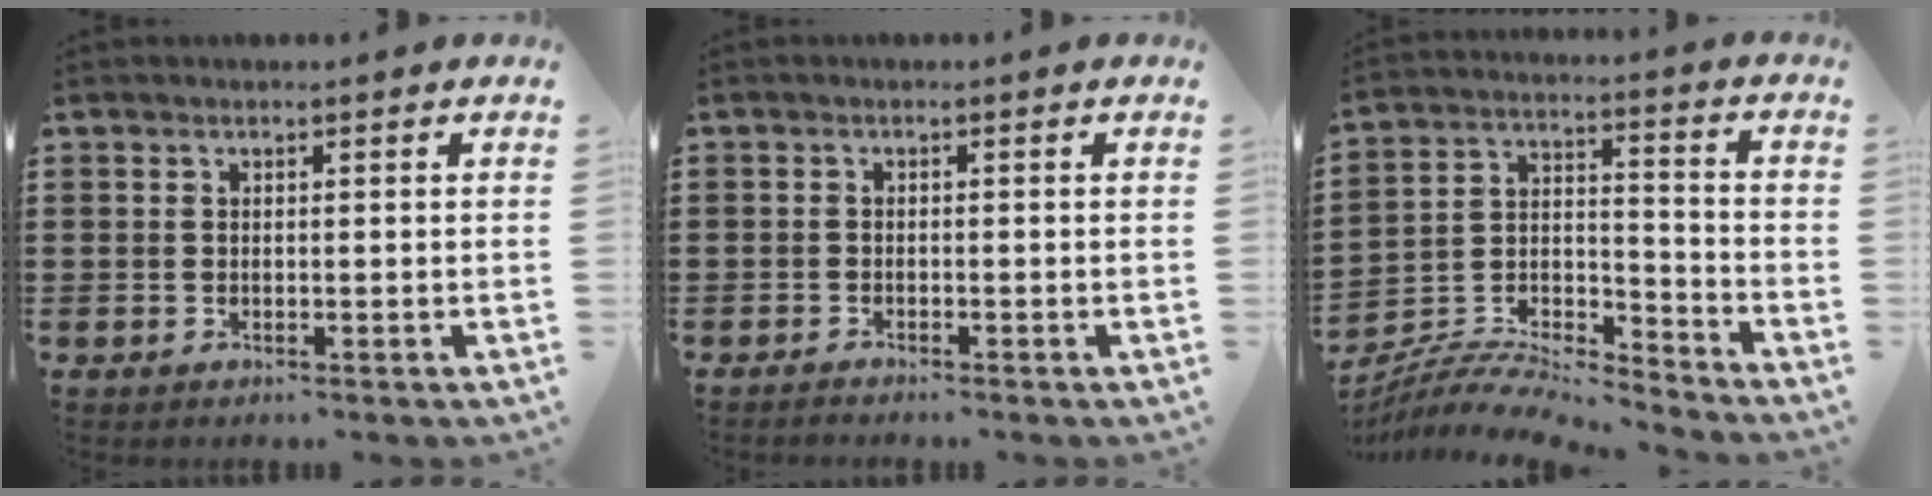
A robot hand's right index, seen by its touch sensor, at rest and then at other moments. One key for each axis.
{"total": 1.0, "fx": -1.0, "fy": -0.1, "fz": 0.0, "tx": -0.003, "ty": -0.001, "tz": -0.019}
{"total": 7.7, "fx": -7.4, "fy": 1.2, "fz": 1.8, "tx": -0.036, "ty": 0.003, "tz": -0.147}